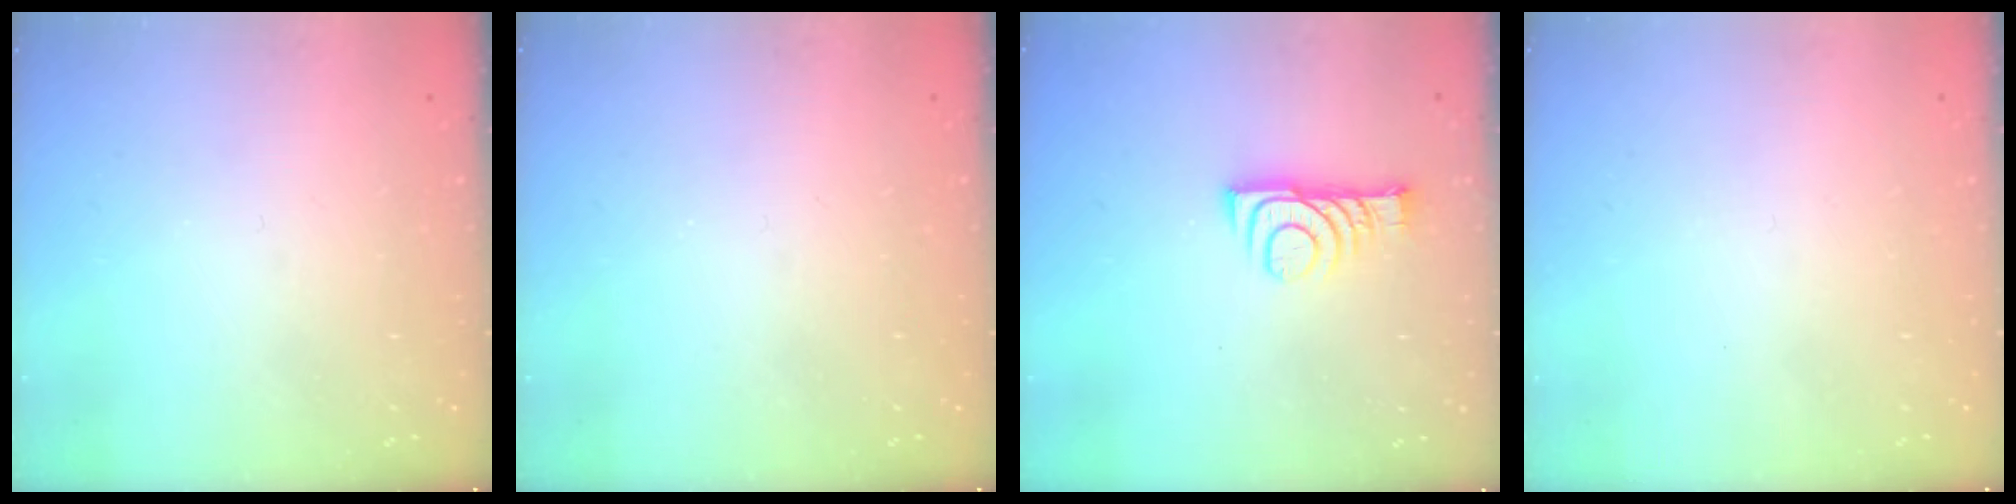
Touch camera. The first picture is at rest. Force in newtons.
{"total": 2.2, "press": 2.1, "slide": 0.4}
{"total": 9.4, "press": 9.4, "slide": 0.9}
{"total": 1.7, "press": 1.7, "slide": 0.1}